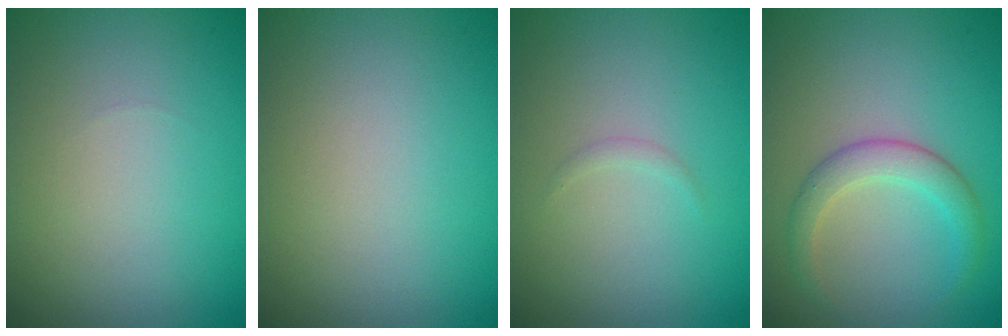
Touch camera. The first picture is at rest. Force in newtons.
{"total": 0.0}
{"total": 0.5, "press": 0.5, "slide": 0.0}
{"total": 2.7, "press": 2.7, "slide": 0.2}